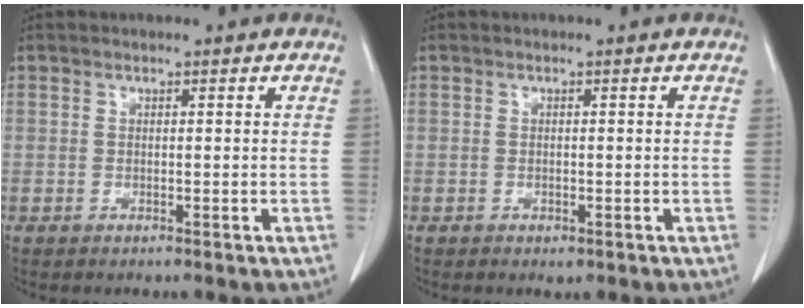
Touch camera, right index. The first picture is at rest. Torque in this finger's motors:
{"motor_torque": [0.20, -0.15, 0.05, 0.02]}